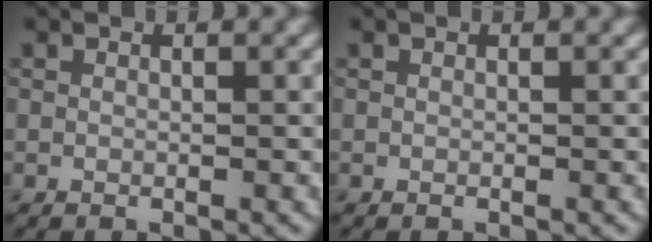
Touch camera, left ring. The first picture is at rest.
{"total": 0.0}